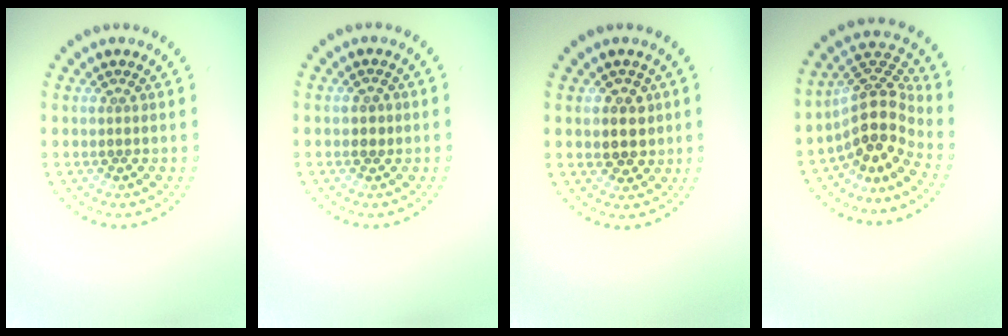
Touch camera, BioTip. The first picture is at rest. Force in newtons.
{"total": 0.7, "press": 0.6, "slide": 0.4}
{"total": 2.7, "press": 2.7, "slide": 0.6}
{"total": 5.1, "press": 3.7, "slide": 3.4}